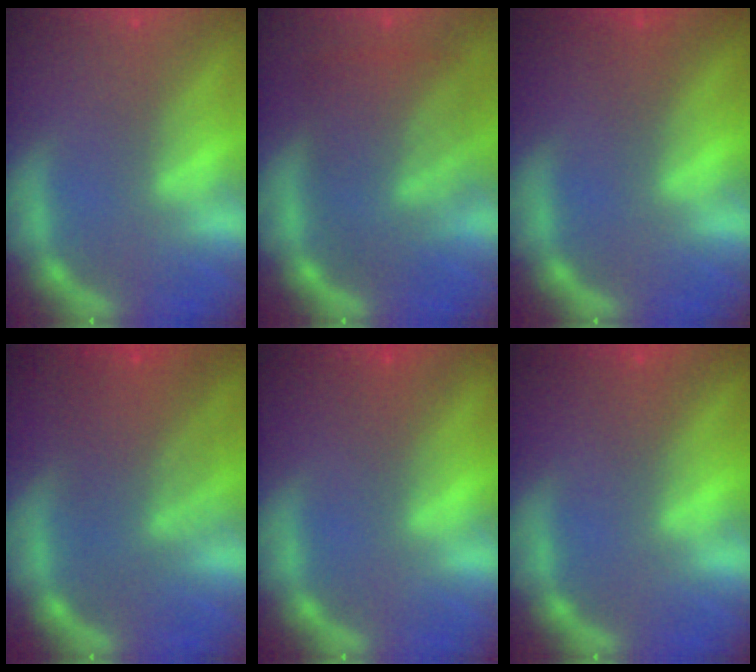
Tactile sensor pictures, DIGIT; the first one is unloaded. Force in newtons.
{"total": 8.6}
{"total": 1.0}
{"total": 7.0}
{"total": 1.5}
{"total": 0.9}